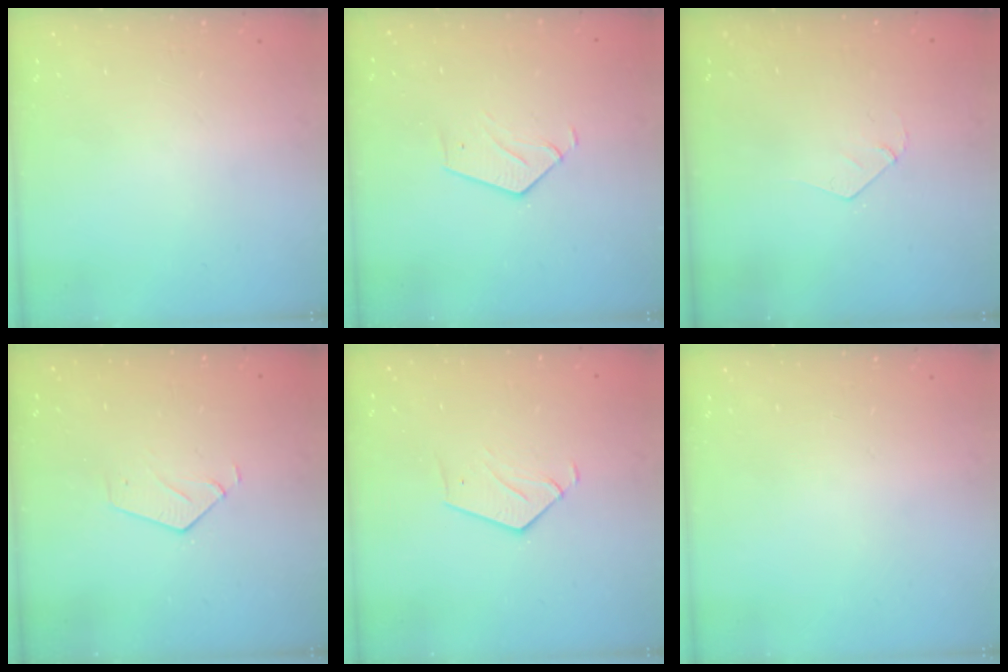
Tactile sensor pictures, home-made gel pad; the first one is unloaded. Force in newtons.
{"total": 3.6, "press": 3.6, "slide": 0.3}
{"total": 3.4, "press": 3.4, "slide": 0.3}
{"total": 2.6, "press": 2.6, "slide": 0.2}
{"total": 2.8, "press": 2.8, "slide": 0.2}
{"total": 0.0}